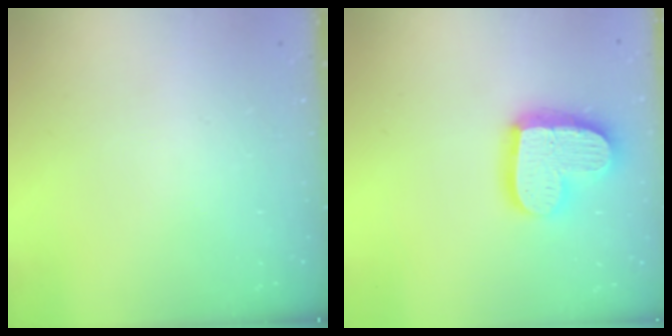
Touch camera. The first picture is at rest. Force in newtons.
{"total": 18.9, "press": 18.8, "slide": 1.7}